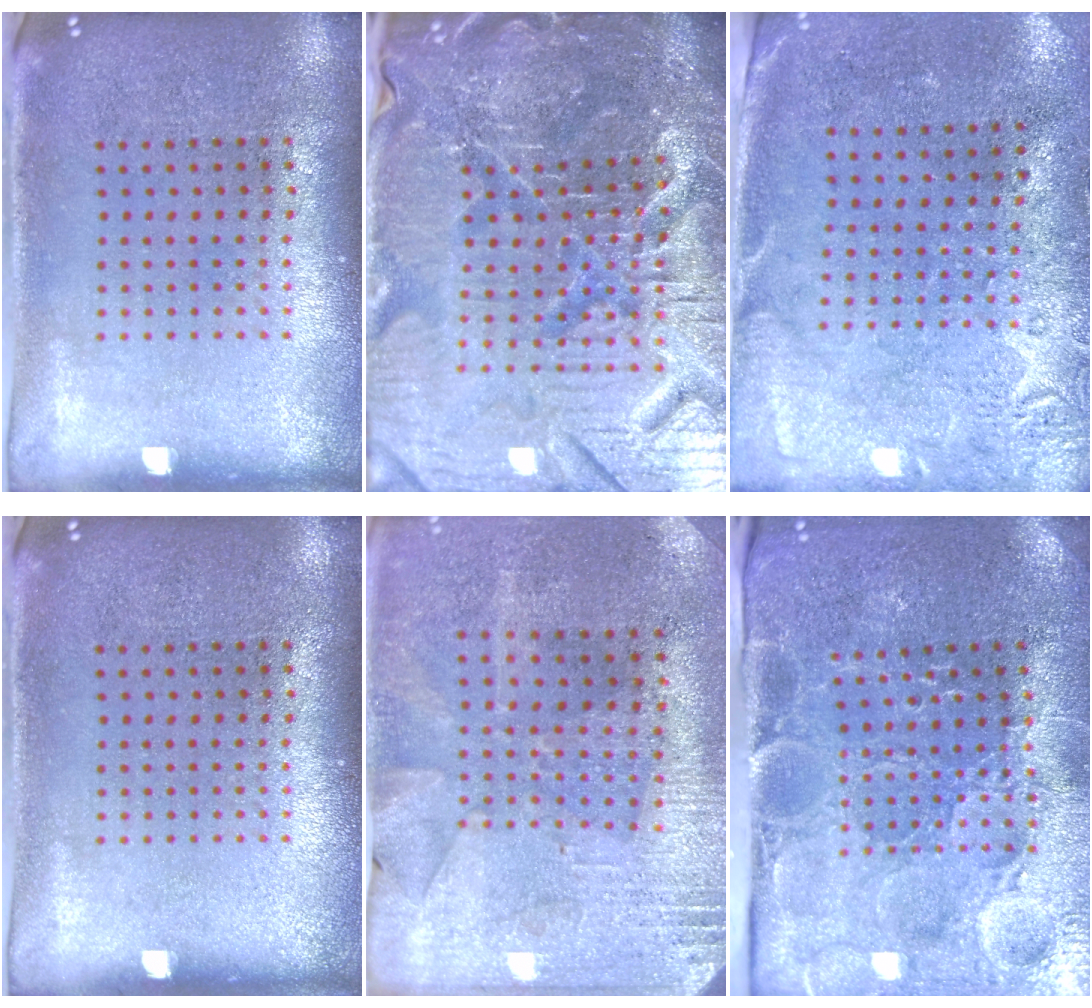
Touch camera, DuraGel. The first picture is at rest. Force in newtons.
{"total": 6.5, "press": 6.0, "slide": 2.6}
{"total": 2.7, "press": 2.2, "slide": 1.5}
{"total": 0.0}
{"total": 2.8, "press": 2.5, "slide": 1.1}
{"total": 3.8, "press": 3.8, "slide": 0.5}